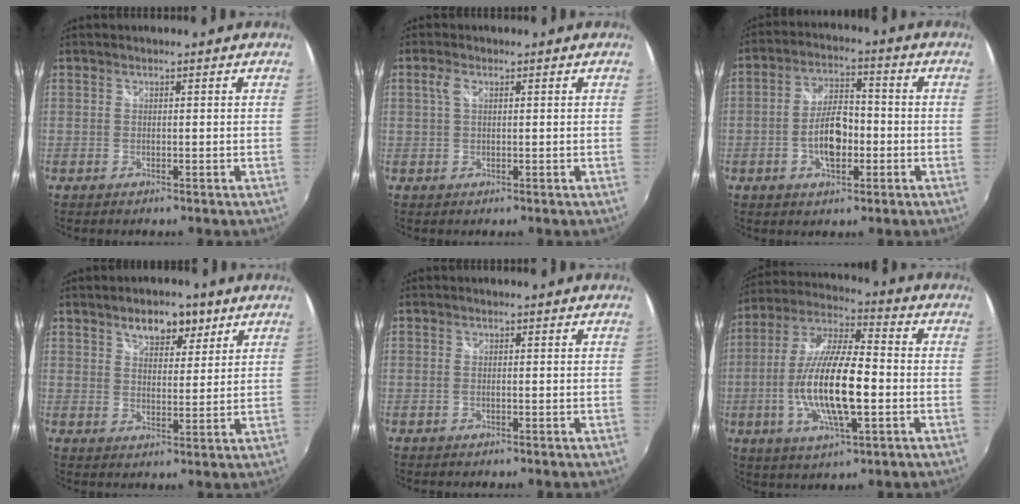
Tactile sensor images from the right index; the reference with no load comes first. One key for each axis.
{"total": 1.9, "fx": 0.5, "fy": 0.9, "fz": 1.6, "tx": -0.034, "ty": 0.003, "tz": 0.008}
{"total": 5.5, "fx": -2.5, "fy": 3.8, "fz": 3.1, "tx": -0.057, "ty": 0.013, "tz": -0.037}
{"total": 7.0, "fx": 4.4, "fy": 3.7, "fz": 4.0, "tx": -0.059, "ty": 0.010, "tz": 0.071}
{"total": 0.6, "fx": -0.1, "fy": 0.1, "fz": 0.5, "tx": -0.013, "ty": 0.000, "tz": -0.005}
{"total": 16.7, "fx": -3.3, "fy": 4.7, "fz": 15.6, "tx": -0.308, "ty": -0.007, "tz": -0.060}